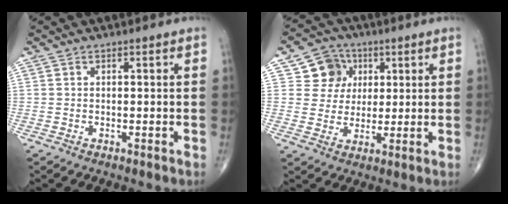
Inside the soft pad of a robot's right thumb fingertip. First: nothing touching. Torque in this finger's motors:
{"motor_torque": [-0.47, 0.48, 0.00, 0.00, 0.00]}